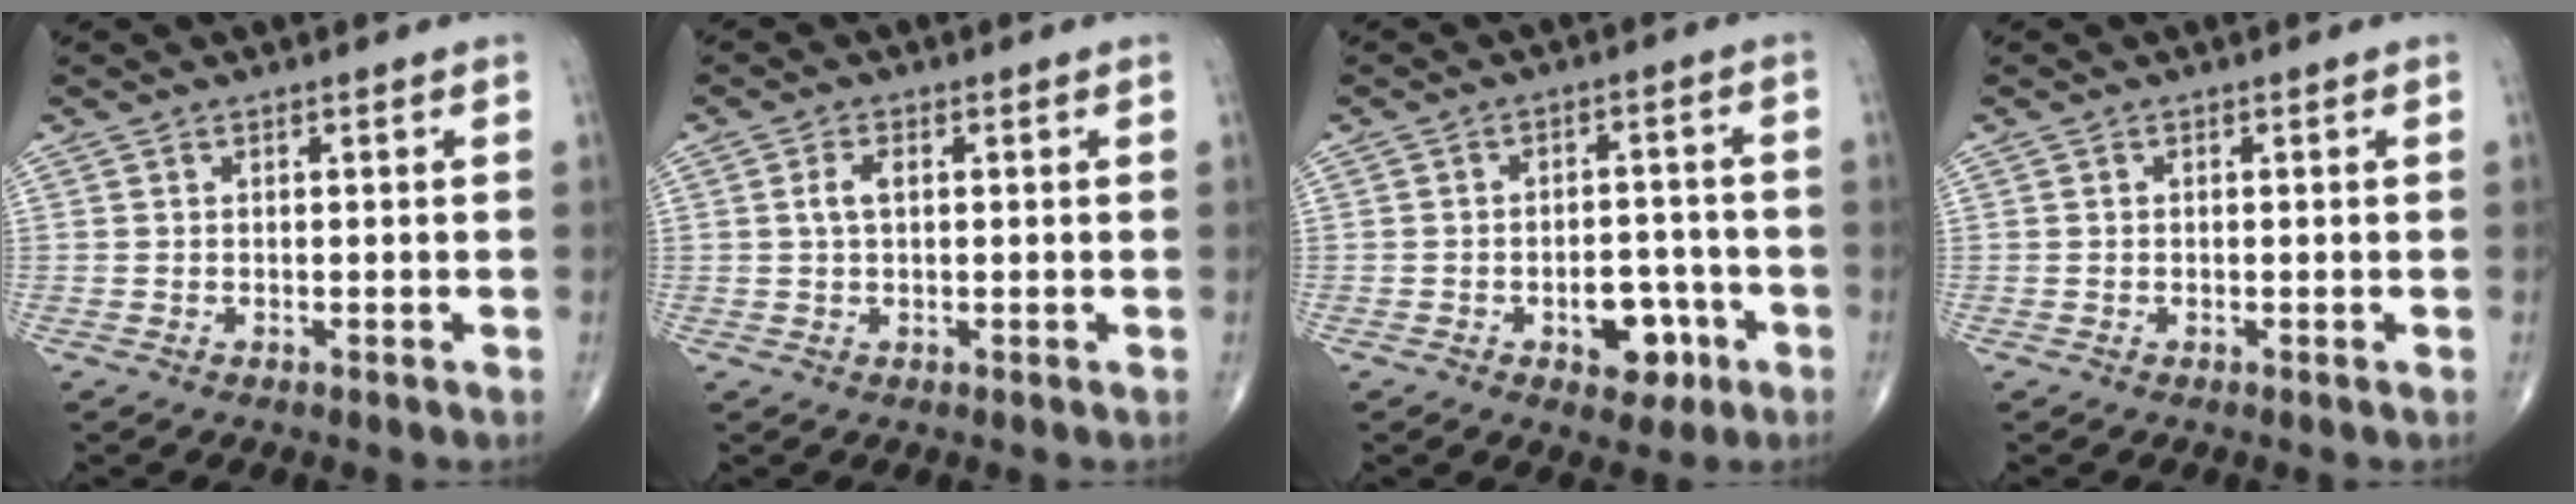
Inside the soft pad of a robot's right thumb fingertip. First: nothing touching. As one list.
[{"total": 2.7, "force": [0.5, 1.4, 2.3], "torque": [-0.051, 0.007, 0.009]}, {"total": 7.9, "force": [-3.3, 4.9, 5.2], "torque": [-0.039, 0.032, -0.038]}, {"total": 0.0}]